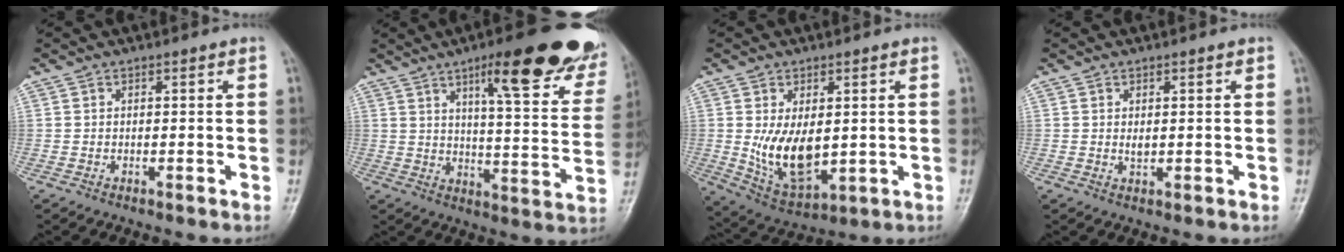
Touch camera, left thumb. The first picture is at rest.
{"total": 24.6, "force": [15.2, 5.7, 18.5], "torque": [-0.213, -0.051, 0.203]}
{"total": 10.4, "force": [0.5, 5.8, 8.6], "torque": [-0.133, -0.023, 0.030]}
{"total": 1.5, "force": [0.6, 0.7, 1.2], "torque": [-0.020, -0.005, 0.013]}